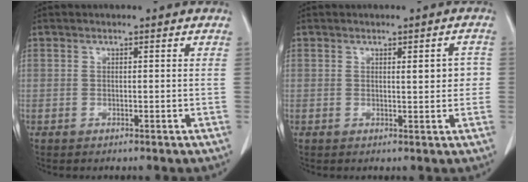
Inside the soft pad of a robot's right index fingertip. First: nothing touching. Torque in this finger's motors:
{"motor_torque": [0.23, 0.23, 0.02, 0.01]}